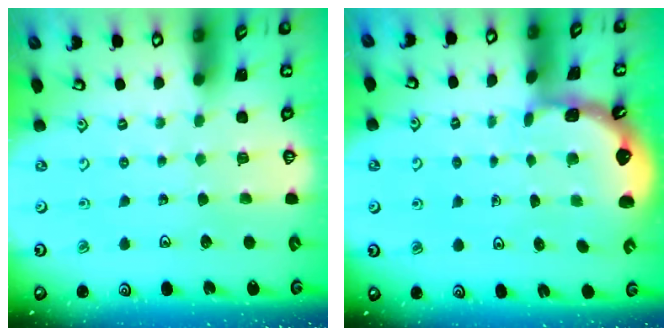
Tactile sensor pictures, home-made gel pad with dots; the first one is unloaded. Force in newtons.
{"total": 1.2, "press": 1.2, "slide": 0.1}